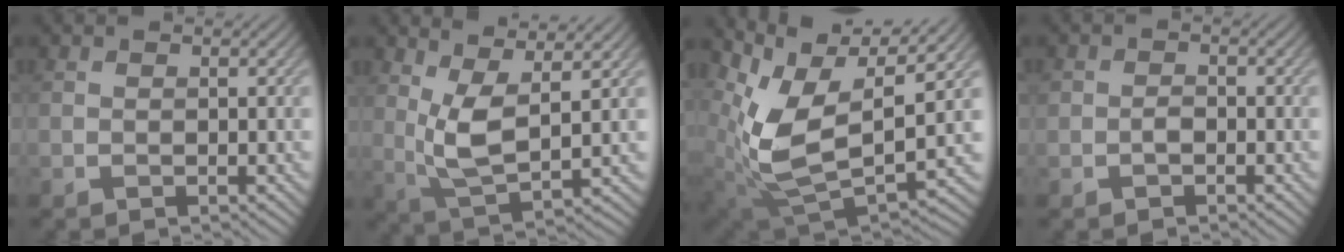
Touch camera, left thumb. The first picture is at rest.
{"total": 5.8, "force": [2.5, 1.5, 5.1], "torque": [-0.117, -0.003, 0.052]}
{"total": 11.4, "force": [4.3, 5.2, 9.2], "torque": [-0.208, -0.016, 0.094]}
{"total": 0.9, "force": [-0.4, 0.7, 0.5], "torque": [-0.006, 0.006, -0.010]}